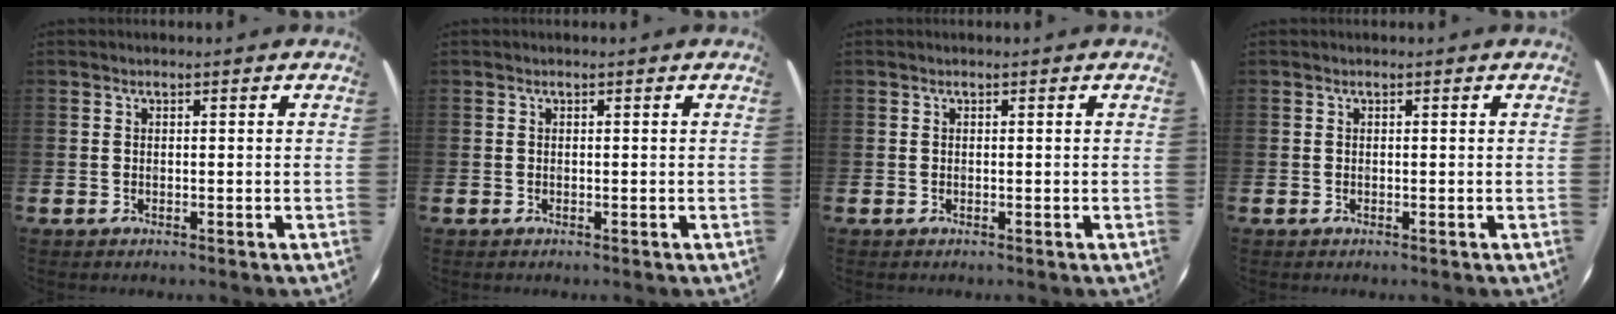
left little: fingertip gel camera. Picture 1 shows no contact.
{"total": 0.0}
{"total": 0.0}
{"total": 0.0}